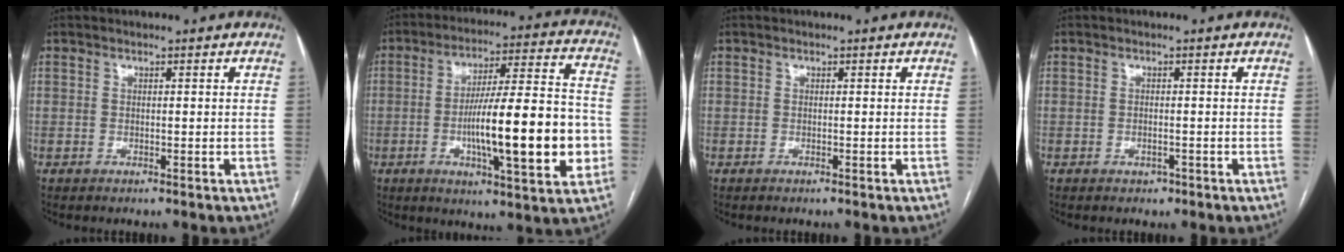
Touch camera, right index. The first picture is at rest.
{"total": 19.3, "force": [-3.7, 2.9, 18.7], "torque": [-0.281, 0.014, -0.050]}
{"total": 0.0}
{"total": 1.1, "force": [-0.7, 0.7, 0.5], "torque": [-0.010, 0.001, -0.006]}